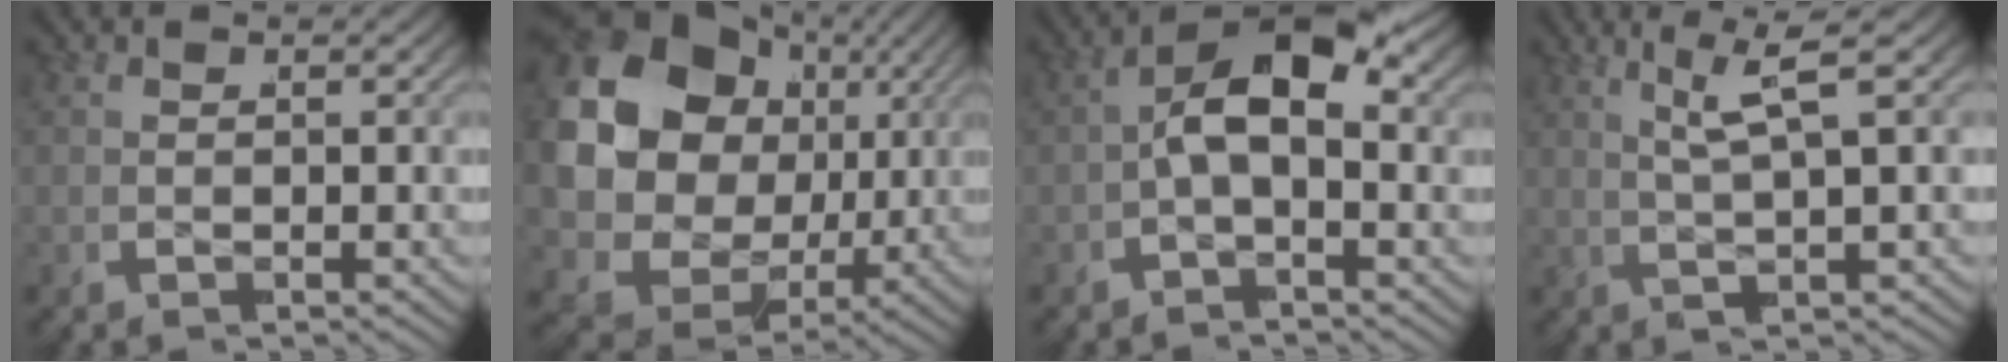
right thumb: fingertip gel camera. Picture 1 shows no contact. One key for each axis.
{"total": 19.3, "fx": 0.3, "fy": 14.7, "fz": 12.6, "tx": -0.302, "ty": -0.021, "tz": 0.006}
{"total": 8.8, "fx": 0.2, "fy": 4.5, "fz": 7.6, "tx": -0.136, "ty": 0.007, "tz": -0.009}
{"total": 3.5, "fx": 1.3, "fy": -0.1, "fz": 3.2, "tx": -0.053, "ty": 0.022, "tz": 0.018}